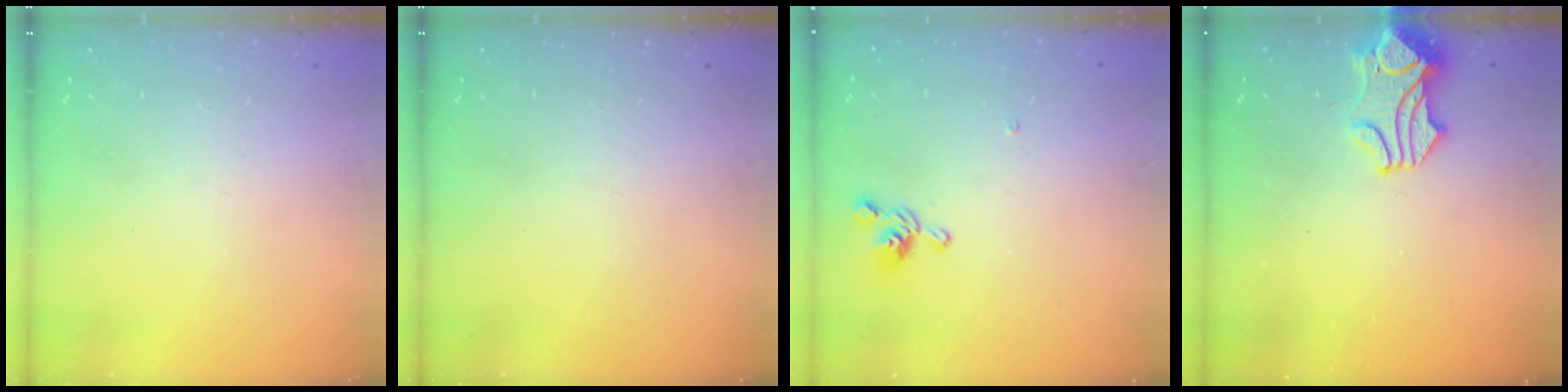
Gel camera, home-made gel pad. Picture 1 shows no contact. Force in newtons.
{"total": 0.0}
{"total": 4.8, "press": 4.8, "slide": 0.5}
{"total": 1.7, "press": 1.2, "slide": 1.1}